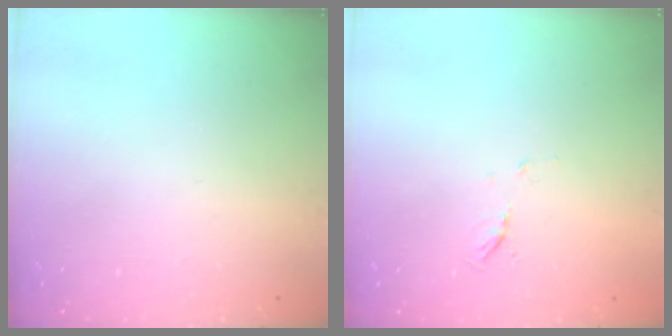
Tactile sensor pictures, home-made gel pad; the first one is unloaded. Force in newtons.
{"total": 4.3, "press": 4.1, "slide": 1.3}